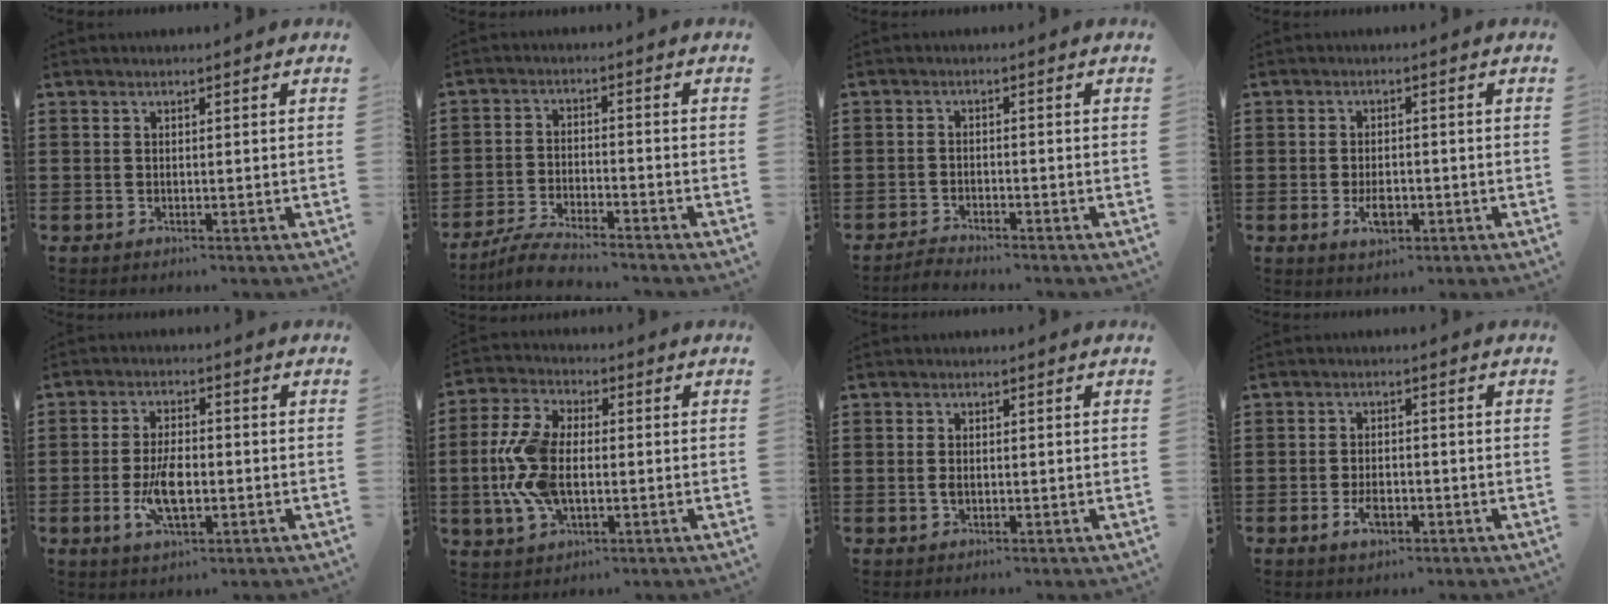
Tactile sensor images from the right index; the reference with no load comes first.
{"total": 4.6, "force": [-4.4, 0.1, 1.4], "torque": [-0.033, -0.002, -0.087]}
{"total": 1.9, "force": [-1.9, 0.1, 0.0], "torque": [-0.007, 0.002, -0.039]}
{"total": 3.9, "force": [-1.2, 2.0, 3.1], "torque": [-0.053, -0.003, -0.023]}
{"total": 6.9, "force": [-1.4, 3.0, 6.0], "torque": [-0.130, -0.002, -0.029]}
{"total": 10.3, "force": [-0.8, 5.7, 8.5], "torque": [-0.207, -0.004, -0.022]}
{"total": 1.3, "force": [-0.1, 0.8, 1.1], "torque": [-0.021, 0.003, -0.003]}
{"total": 3.3, "force": [-1.4, 1.7, 2.5], "torque": [-0.052, 0.000, -0.025]}